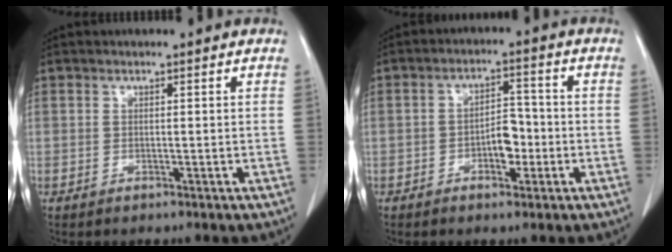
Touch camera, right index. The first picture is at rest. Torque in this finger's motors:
{"motor_torque": [0.10, 0.02, 0.10, 0.02]}